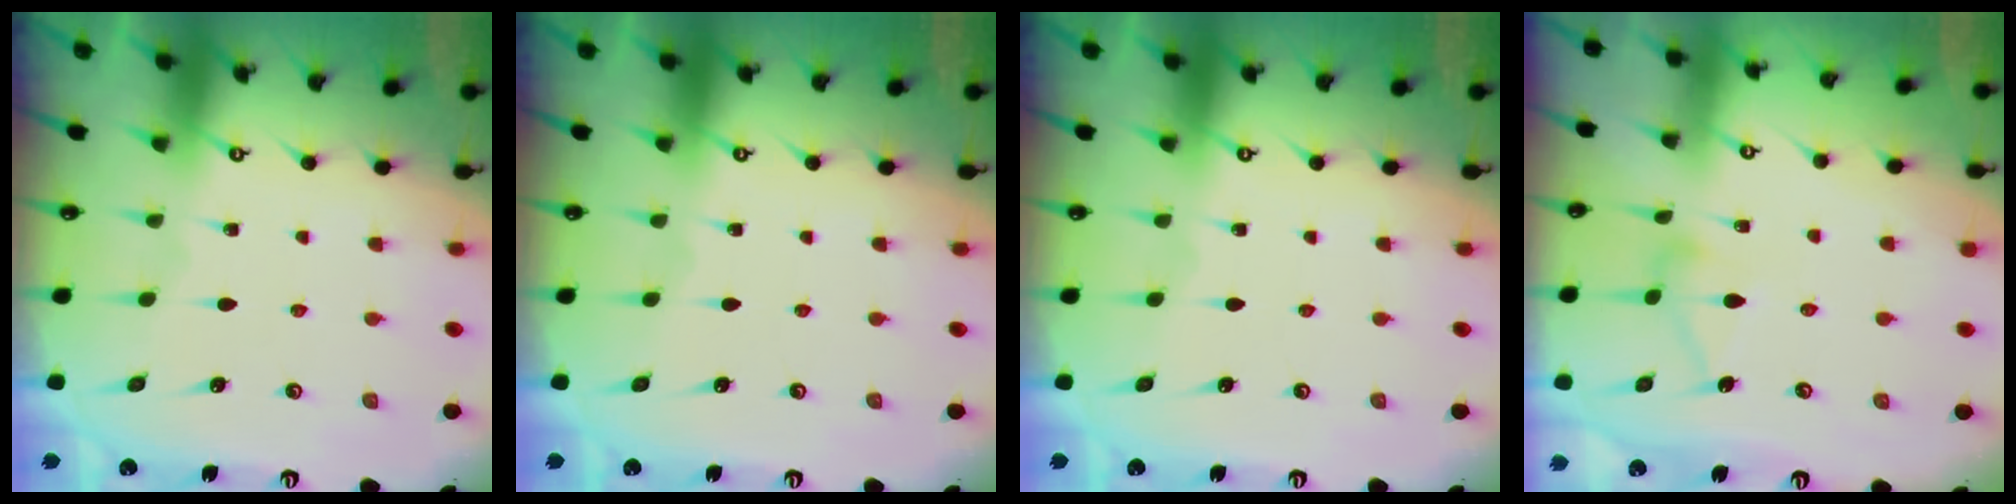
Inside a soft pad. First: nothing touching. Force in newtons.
{"total": 0.0}
{"total": 0.0}
{"total": 8.9, "press": 8.9, "slide": 0.4}